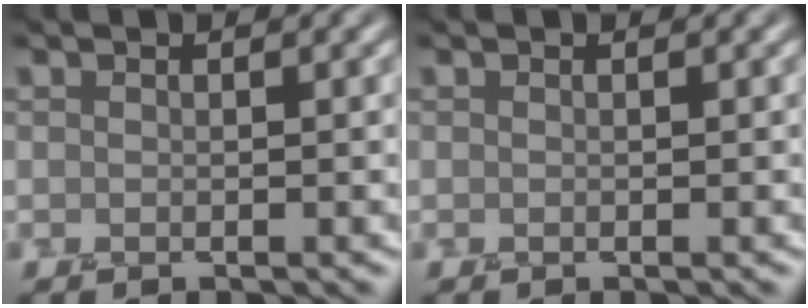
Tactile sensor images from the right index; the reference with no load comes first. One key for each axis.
{"total": 0.0}